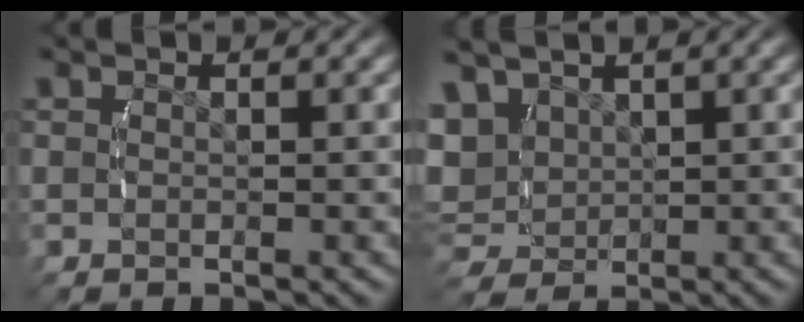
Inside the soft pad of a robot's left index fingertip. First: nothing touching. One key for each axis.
{"total": 6.5, "fx": 1.8, "fy": 5.5, "fz": 2.9, "tx": -0.080, "ty": -0.019, "tz": 0.040}